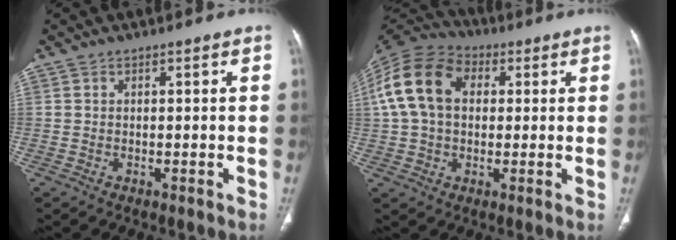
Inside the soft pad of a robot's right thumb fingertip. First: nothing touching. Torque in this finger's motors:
{"motor_torque": [0.27, 0.34, 0.91, -0.59, 0.44]}